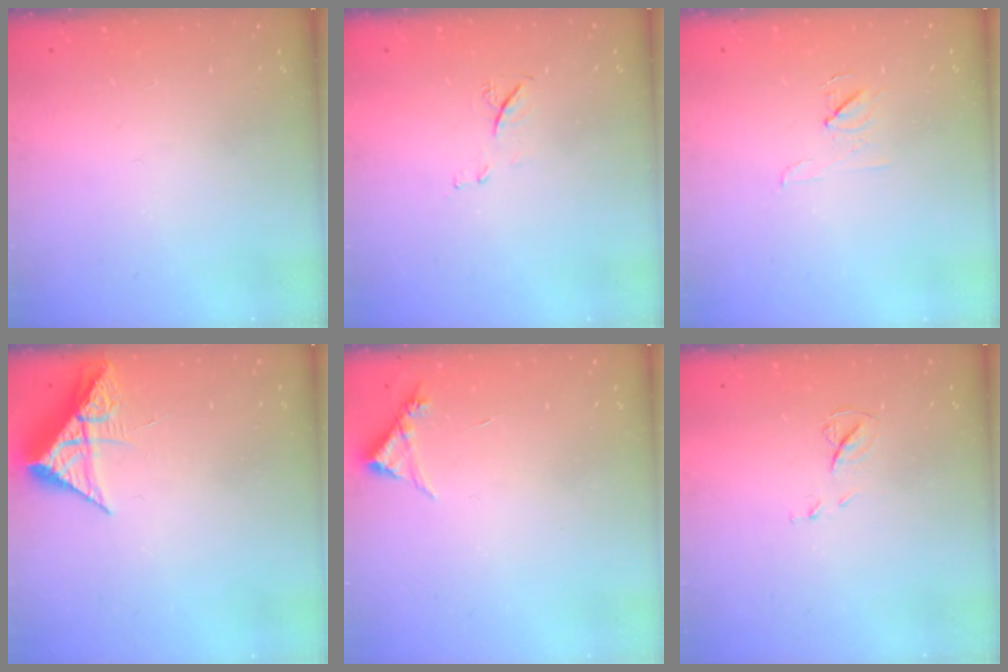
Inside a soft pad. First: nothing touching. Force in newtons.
{"total": 5.6, "press": 5.6, "slide": 0.7}
{"total": 5.9, "press": 5.9, "slide": 0.9}
{"total": 7.6, "press": 7.6, "slide": 0.4}
{"total": 4.3, "press": 4.2, "slide": 0.4}
{"total": 5.7, "press": 5.6, "slide": 0.5}